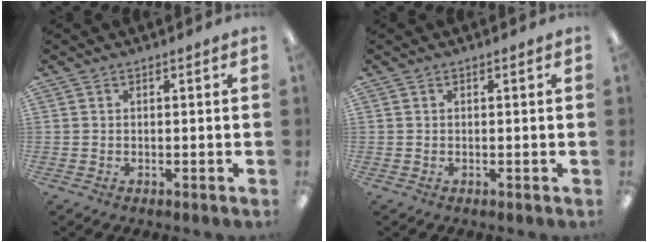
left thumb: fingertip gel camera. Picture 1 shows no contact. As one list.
[{"total": 0.0}]